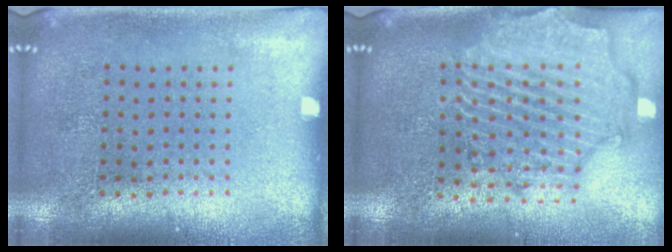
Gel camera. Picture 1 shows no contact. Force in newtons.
{"total": 2.6, "press": 2.3, "slide": 1.1}